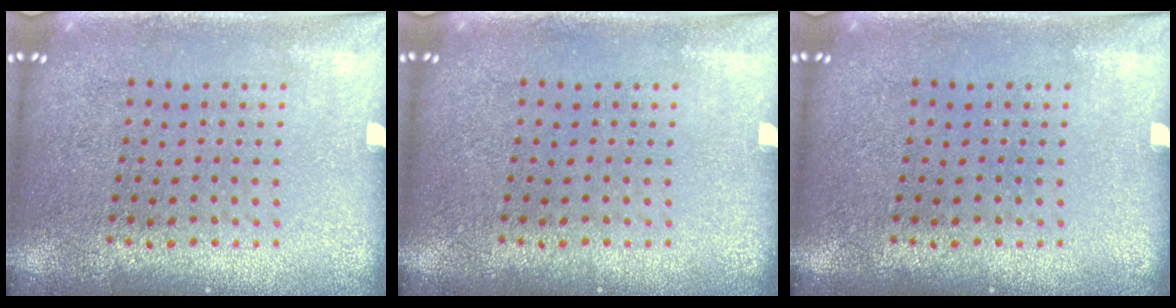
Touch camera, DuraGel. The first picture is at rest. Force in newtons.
{"total": 0.0}
{"total": 0.0}